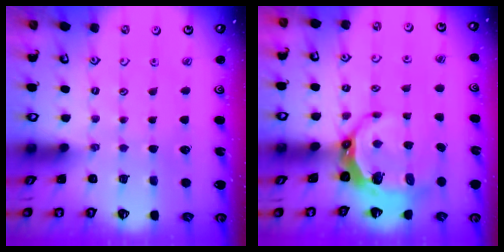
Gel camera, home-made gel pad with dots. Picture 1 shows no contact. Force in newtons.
{"total": 7.9, "press": 6.9, "slide": 3.8}